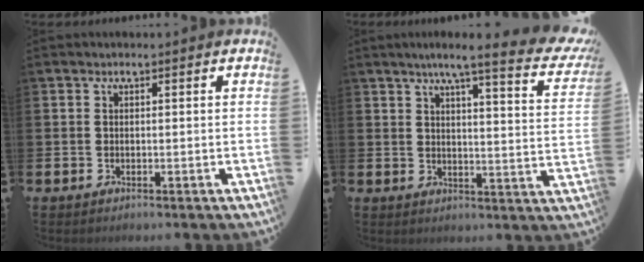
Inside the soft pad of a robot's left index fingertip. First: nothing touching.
{"total": 6.9, "force": [5.6, 0.5, 4.0], "torque": [-0.068, -0.046, 0.083]}